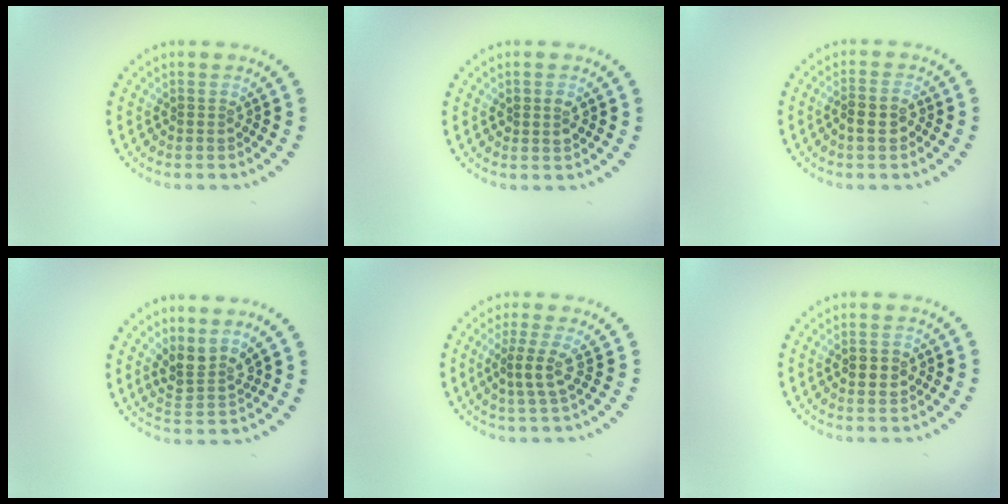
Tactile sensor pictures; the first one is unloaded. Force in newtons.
{"total": 1.4, "press": 1.3, "slide": 0.3}
{"total": 2.3, "press": 2.2, "slide": 0.7}
{"total": 2.8, "press": 2.1, "slide": 1.8}
{"total": 2.5, "press": 1.8, "slide": 1.7}
{"total": 2.2, "press": 2.2, "slide": 0.2}